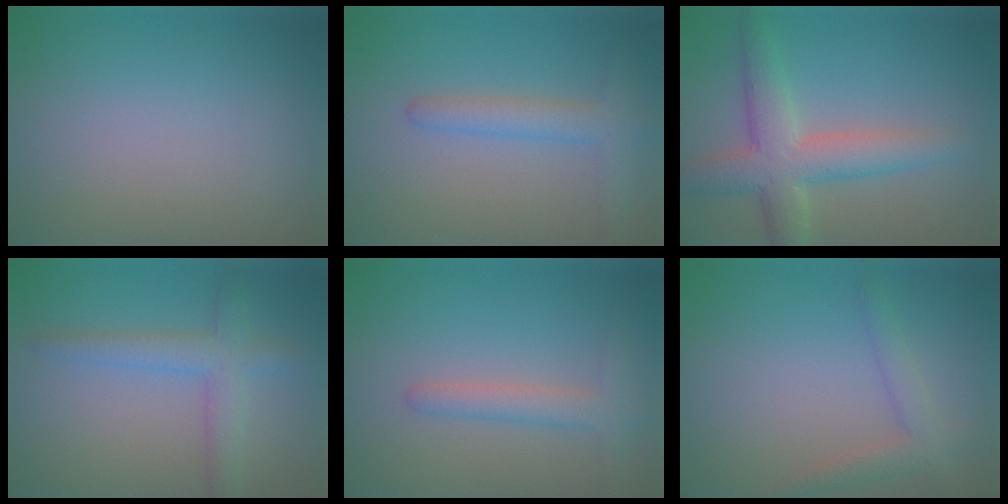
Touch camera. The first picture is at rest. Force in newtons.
{"total": 3.0, "press": 3.0, "slide": 0.2}
{"total": 5.8, "press": 5.8, "slide": 0.3}
{"total": 3.6, "press": 3.6, "slide": 0.0}
{"total": 2.6, "press": 2.6, "slide": 0.1}
{"total": 2.3, "press": 2.3, "slide": 0.1}